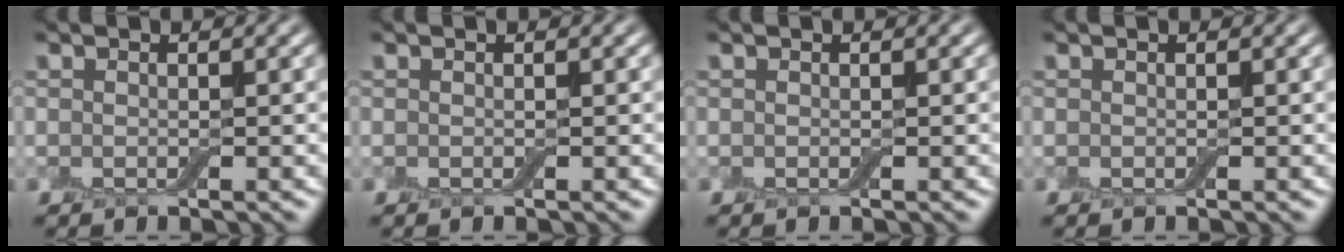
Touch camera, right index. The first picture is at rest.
{"total": 0.0}
{"total": 0.0}
{"total": 0.0}